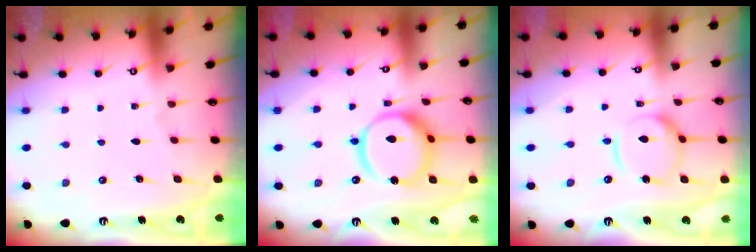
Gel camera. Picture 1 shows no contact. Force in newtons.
{"total": 15.1, "press": 15.0, "slide": 1.7}
{"total": 13.5, "press": 13.5, "slide": 1.3}